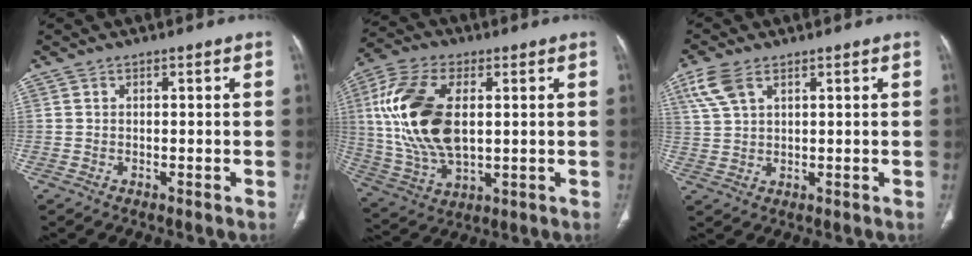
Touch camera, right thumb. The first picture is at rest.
{"total": 19.1, "force": [2.6, 10.3, 15.9], "torque": [-0.334, -0.005, 0.054]}
{"total": 6.0, "force": [3.3, 3.1, 4.0], "torque": [-0.096, 0.001, 0.073]}